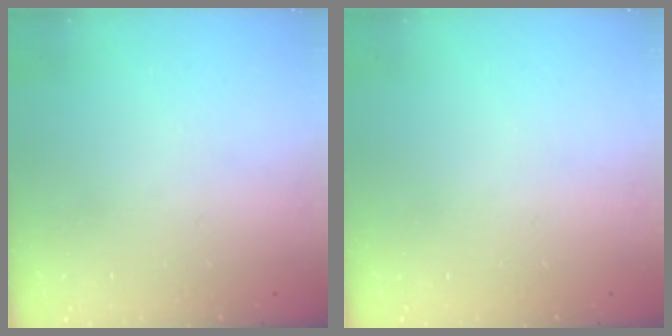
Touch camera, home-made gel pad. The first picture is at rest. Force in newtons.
{"total": 0.0}